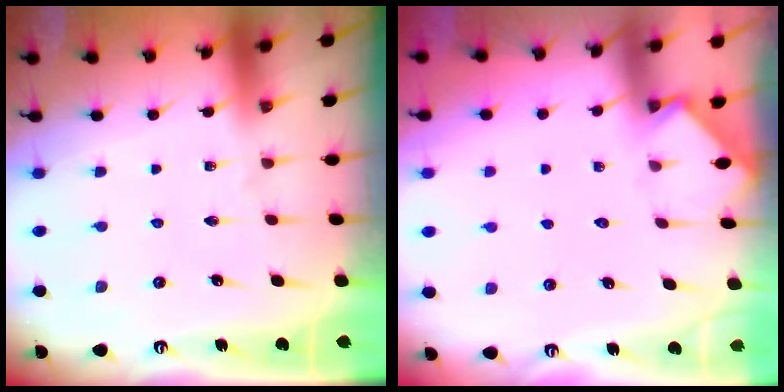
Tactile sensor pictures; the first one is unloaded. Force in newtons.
{"total": 2.6, "press": 2.6, "slide": 0.4}